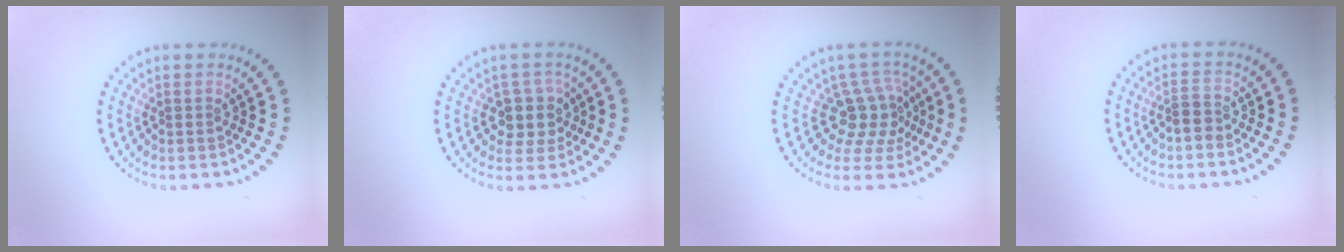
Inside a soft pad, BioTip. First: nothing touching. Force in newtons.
{"total": 2.9, "press": 2.6, "slide": 1.3}
{"total": 3.8, "press": 2.8, "slide": 2.5}
{"total": 1.6, "press": 1.4, "slide": 0.7}